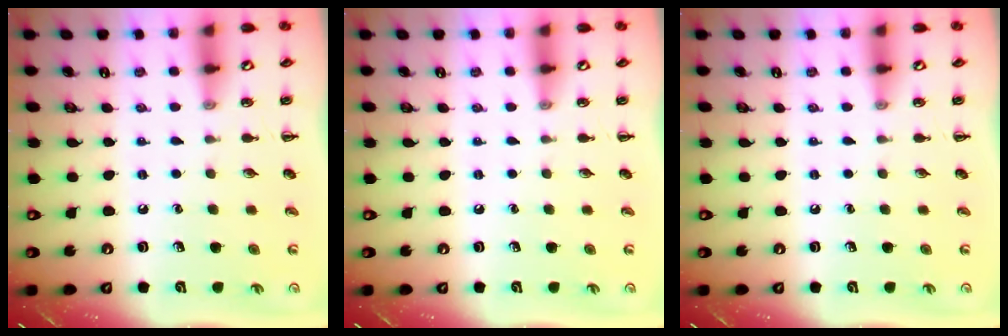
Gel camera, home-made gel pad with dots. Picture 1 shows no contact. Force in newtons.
{"total": 0.0}
{"total": 0.0}